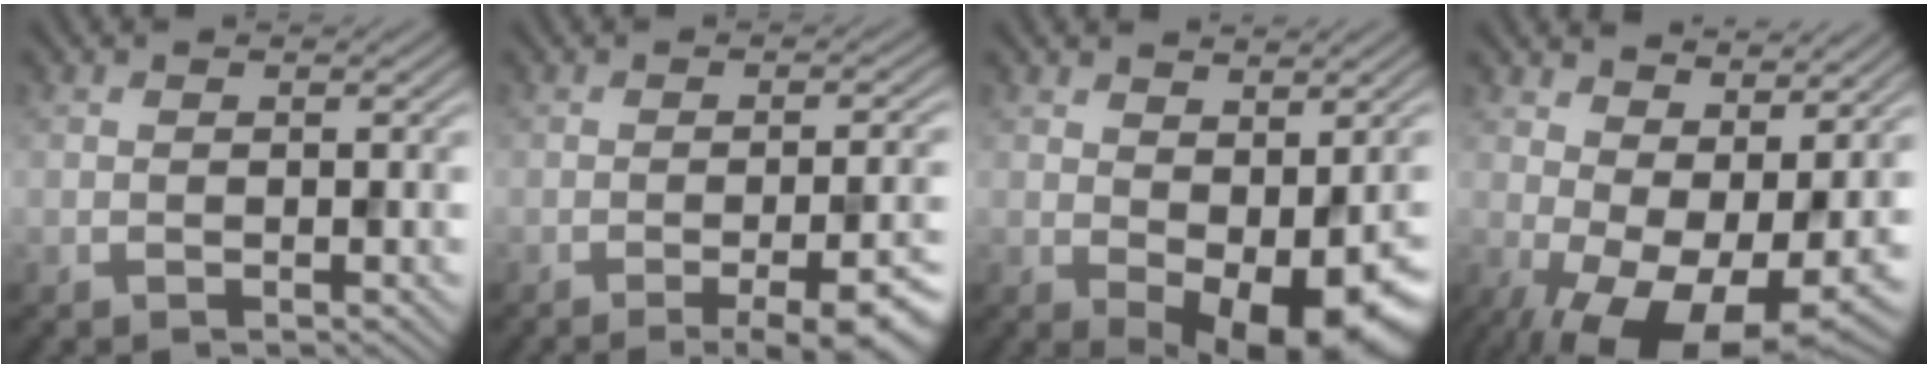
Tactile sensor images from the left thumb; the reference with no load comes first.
{"total": 8.3, "force": [-4.1, 2.0, 6.9], "torque": [-0.094, -0.003, -0.050]}
{"total": 8.8, "force": [-1.8, 4.4, 7.3], "torque": [-0.102, -0.023, -0.007]}
{"total": 12.2, "force": [-0.2, 6.0, 10.7], "torque": [-0.177, -0.009, 0.013]}